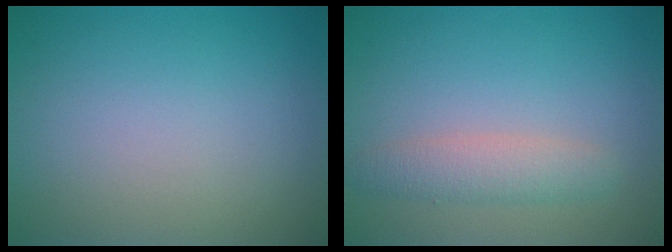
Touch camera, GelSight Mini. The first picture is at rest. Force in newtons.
{"total": 2.6, "press": 2.6, "slide": 0.1}